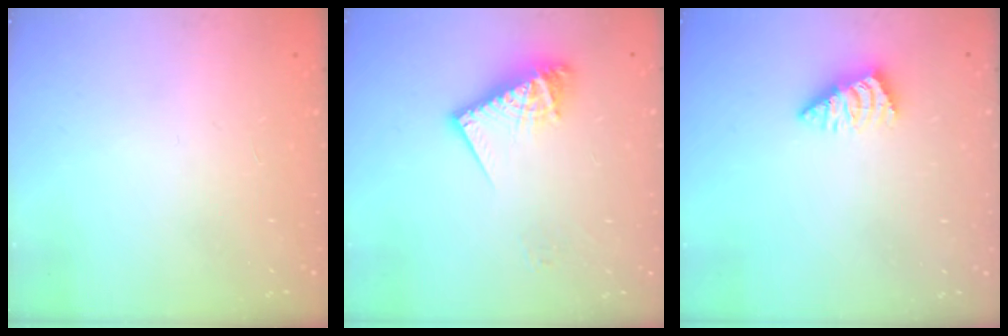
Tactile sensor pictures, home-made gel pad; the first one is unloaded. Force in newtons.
{"total": 11.5, "press": 11.5, "slide": 1.2}
{"total": 2.3, "press": 2.2, "slide": 0.4}